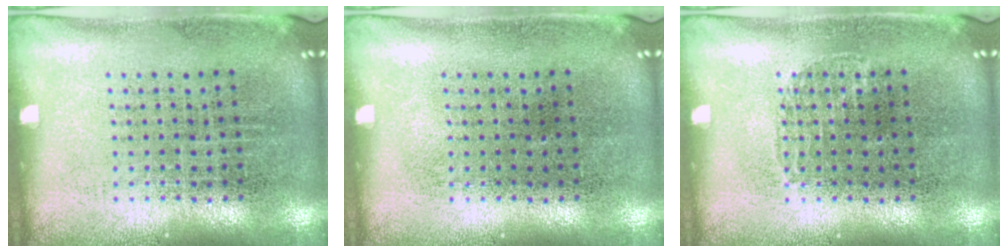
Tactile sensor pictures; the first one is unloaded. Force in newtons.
{"total": 0.0}
{"total": 0.5, "press": 0.5, "slide": 0.1}